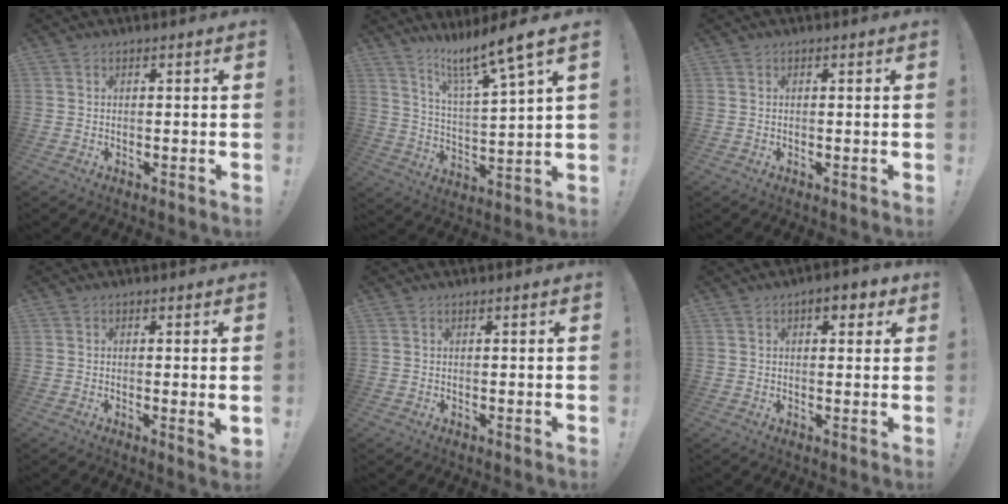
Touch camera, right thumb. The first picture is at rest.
{"total": 11.7, "force": [9.3, -0.7, 7.0], "torque": [-0.124, -0.072, 0.143]}
{"total": 0.0}
{"total": 2.7, "force": [0.3, 0.0, 2.7], "torque": [-0.030, -0.011, 0.004]}
{"total": 0.0}
{"total": 4.9, "force": [2.6, 2.4, 3.5], "torque": [-0.031, -0.008, 0.039]}